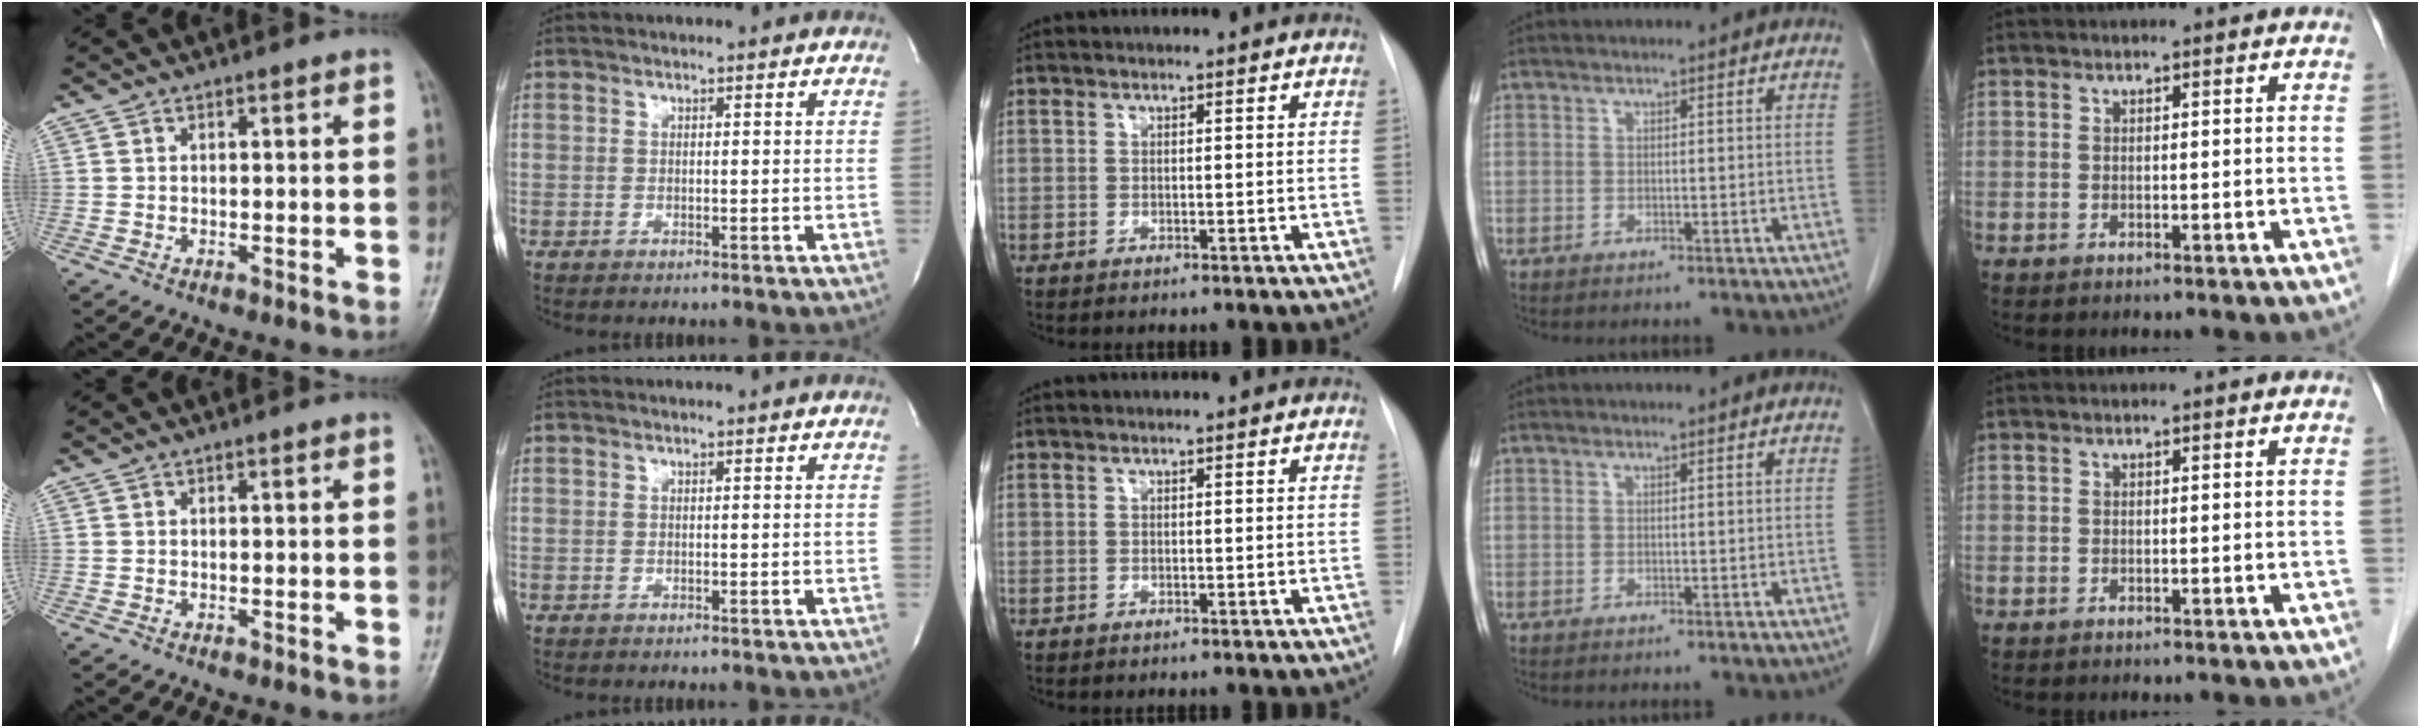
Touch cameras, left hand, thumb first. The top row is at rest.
{}